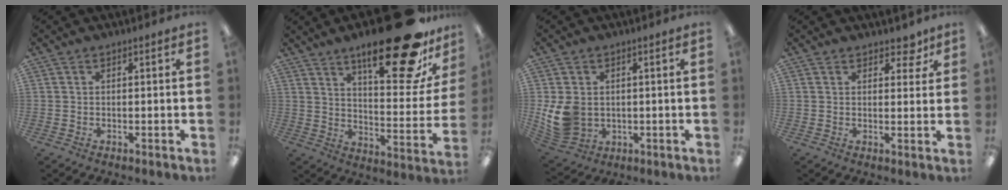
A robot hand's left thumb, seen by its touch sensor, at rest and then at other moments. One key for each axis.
{"total": 27.0, "fx": 17.6, "fy": 8.2, "fz": 18.8, "tx": -0.254, "ty": -0.113, "tz": 0.277}
{"total": 9.2, "fx": -0.1, "fy": 7.6, "fz": 5.1, "tx": -0.116, "ty": 0.007, "tz": 0.002}
{"total": 4.6, "fx": 3.3, "fy": 2.5, "fz": 1.9, "tx": -0.012, "ty": -0.014, "tz": 0.055}